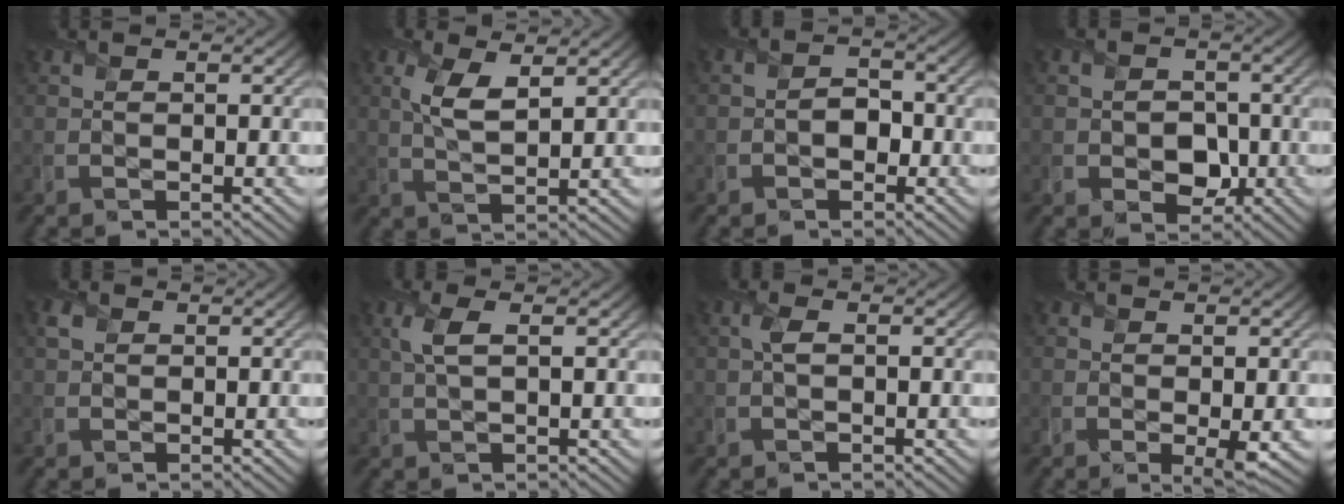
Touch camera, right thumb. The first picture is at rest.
{"total": 5.2, "force": [2.0, 2.0, 4.3], "torque": [-0.105, 0.000, 0.039]}
{"total": 2.4, "force": [-0.9, 1.9, 1.2], "torque": [-0.014, 0.002, -0.025]}
{"total": 4.1, "force": [-0.9, 3.4, 2.2], "torque": [-0.032, -0.006, -0.021]}
{"total": 1.5, "force": [0.5, 1.3, 0.6], "torque": [-0.012, 0.002, 0.007]}
{"total": 3.0, "force": [0.9, 1.0, 2.7], "torque": [-0.070, 0.008, 0.016]}
{"total": 1.4, "force": [0.1, 0.6, 1.2], "torque": [-0.029, 0.003, -0.001]}
{"total": 2.9, "force": [-0.6, 1.5, 2.4], "torque": [-0.038, -0.015, -0.007]}